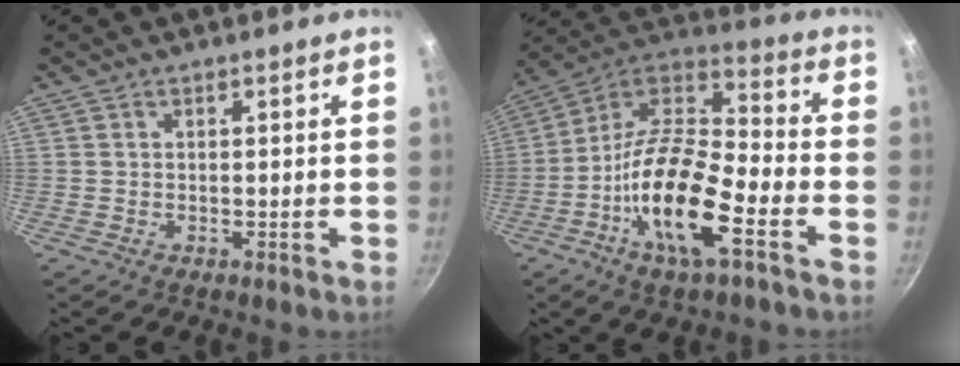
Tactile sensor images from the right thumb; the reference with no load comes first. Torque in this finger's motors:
{"motor_torque": [0.42, 1.04, 1.70, -1.07, 0.38]}